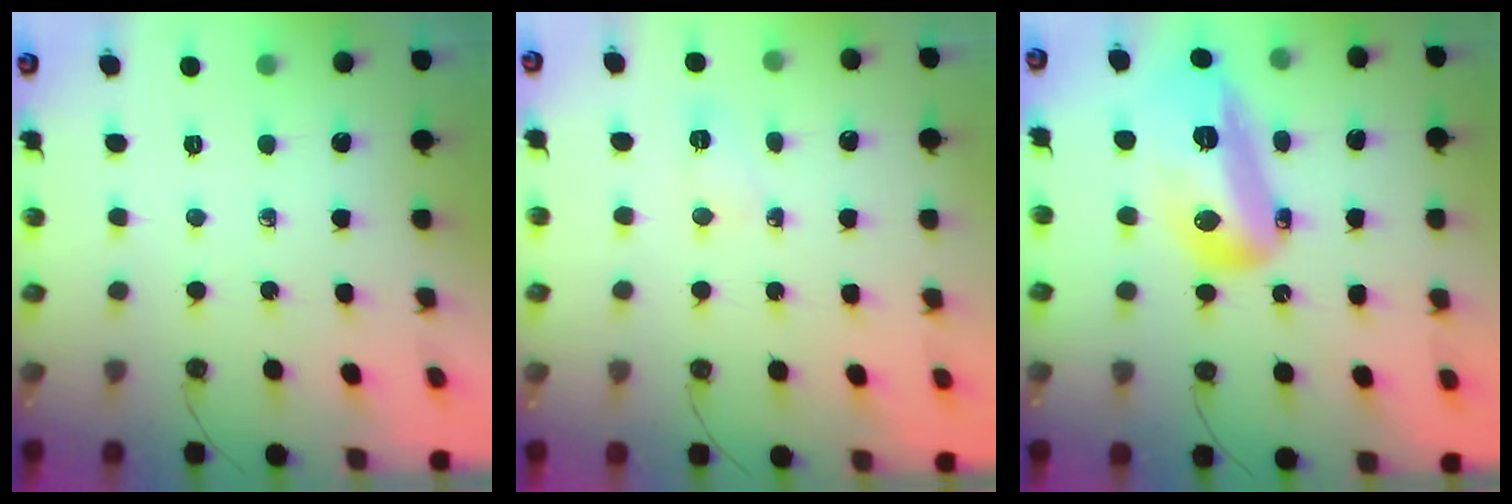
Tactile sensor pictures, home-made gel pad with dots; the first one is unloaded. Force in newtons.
{"total": 3.5, "press": 3.5, "slide": 0.6}
{"total": 18.3, "press": 18.3, "slide": 1.8}